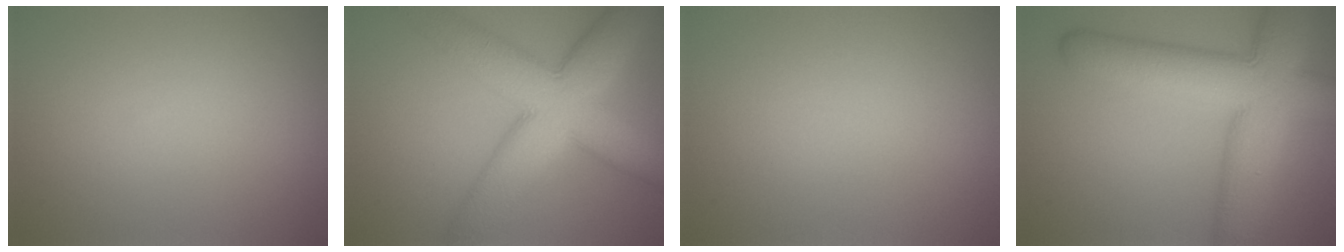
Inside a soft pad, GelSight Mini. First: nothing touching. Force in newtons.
{"total": 11.3, "press": 11.3, "slide": 0.6}
{"total": 0.0}
{"total": 11.1, "press": 11.1, "slide": 0.5}